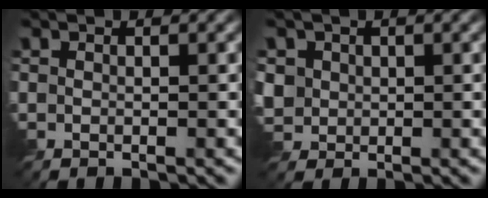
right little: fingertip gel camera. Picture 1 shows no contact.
{"total": 2.9, "force": [0.6, 2.7, 0.9], "torque": [-0.037, -0.002, 0.022]}